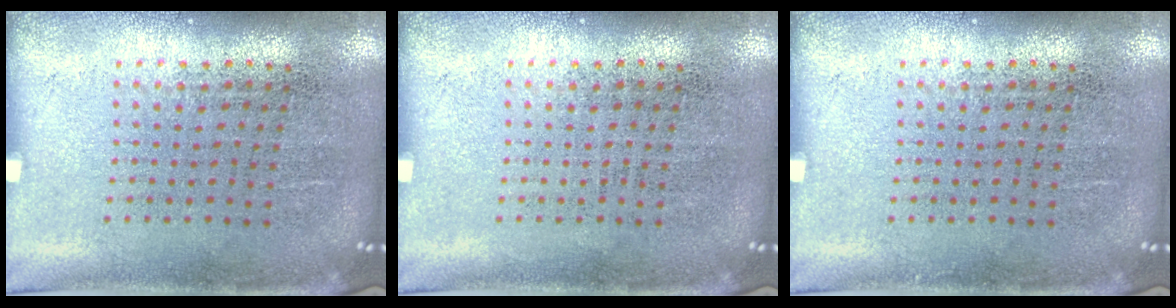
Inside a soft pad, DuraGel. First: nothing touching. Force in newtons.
{"total": 0.0}
{"total": 0.0}